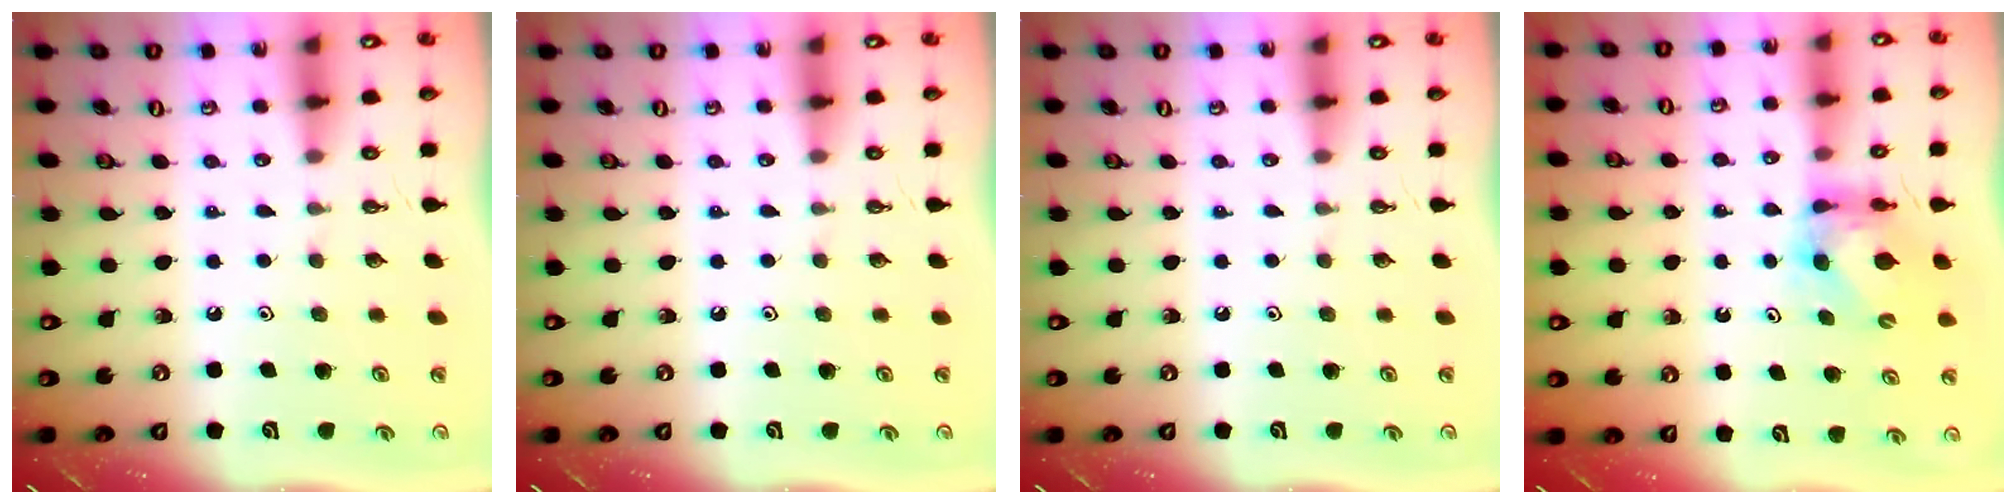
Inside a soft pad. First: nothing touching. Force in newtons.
{"total": 0.0}
{"total": 0.0}
{"total": 6.3, "press": 6.3, "slide": 0.7}